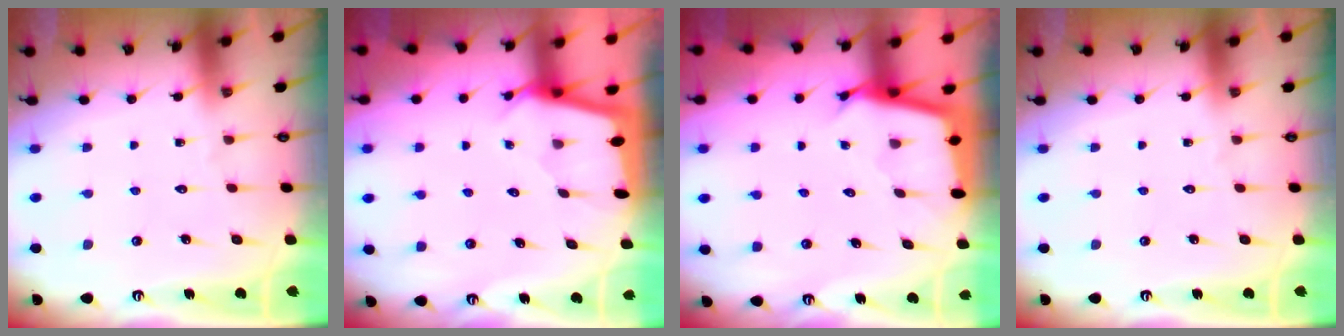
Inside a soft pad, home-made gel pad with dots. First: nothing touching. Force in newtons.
{"total": 2.2, "press": 2.2, "slide": 0.3}
{"total": 2.7, "press": 2.7, "slide": 0.1}
{"total": 0.0}